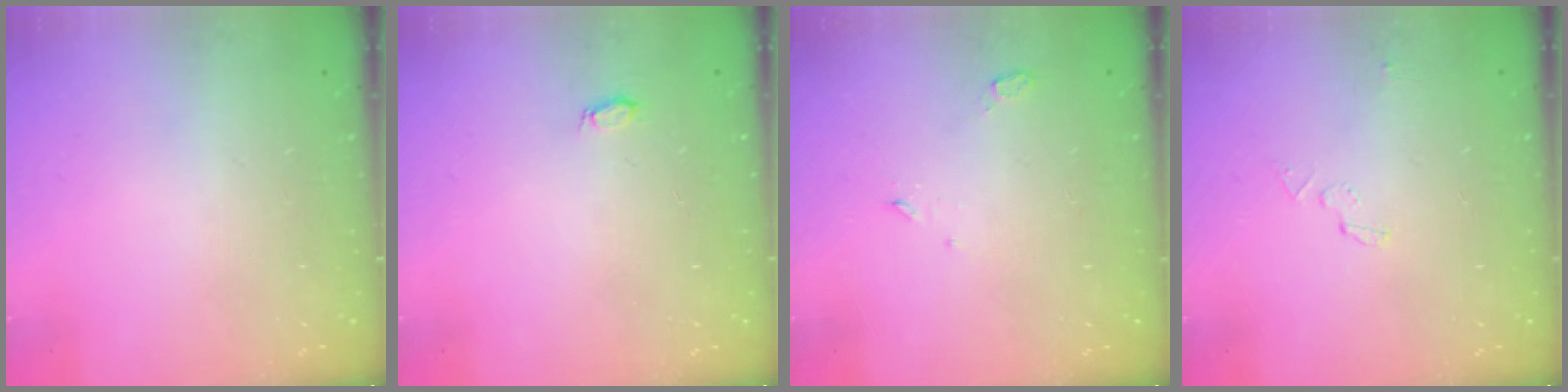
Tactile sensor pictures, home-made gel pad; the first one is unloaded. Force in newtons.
{"total": 2.7, "press": 2.7, "slide": 0.3}
{"total": 2.7, "press": 2.6, "slide": 0.8}
{"total": 2.9, "press": 2.9, "slide": 0.3}